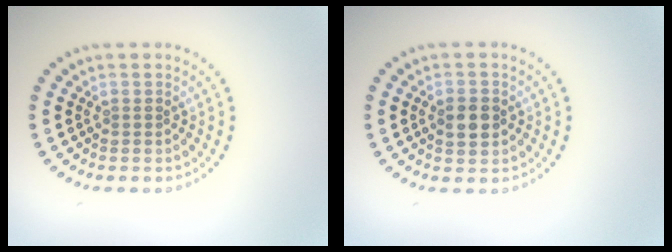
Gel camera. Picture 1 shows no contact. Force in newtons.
{"total": 2.8, "press": 2.8, "slide": 0.1}